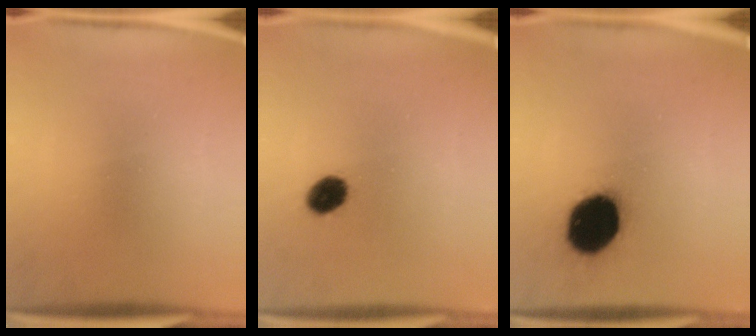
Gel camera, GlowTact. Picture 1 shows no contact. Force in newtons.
{"total": 5.8}
{"total": 18.7}